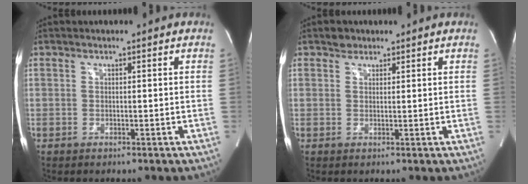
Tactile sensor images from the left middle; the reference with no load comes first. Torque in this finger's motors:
{"motor_torque": [0.15, -0.13, -0.06, 0.01]}